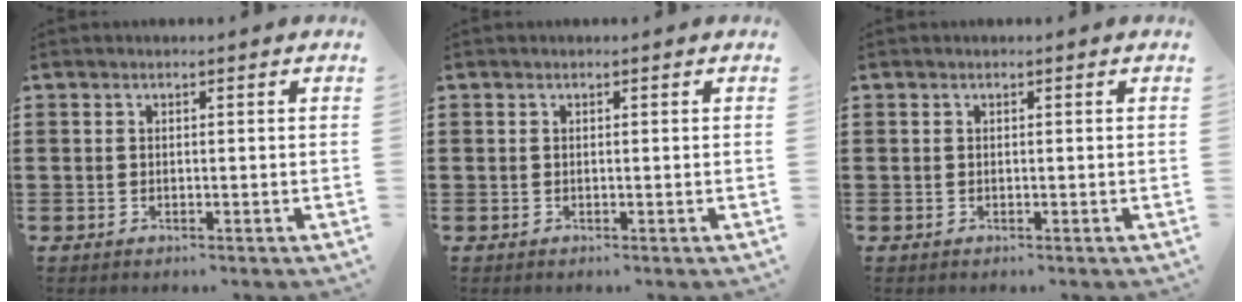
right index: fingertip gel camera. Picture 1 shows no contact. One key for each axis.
{"total": 0.0}
{"total": 0.0}